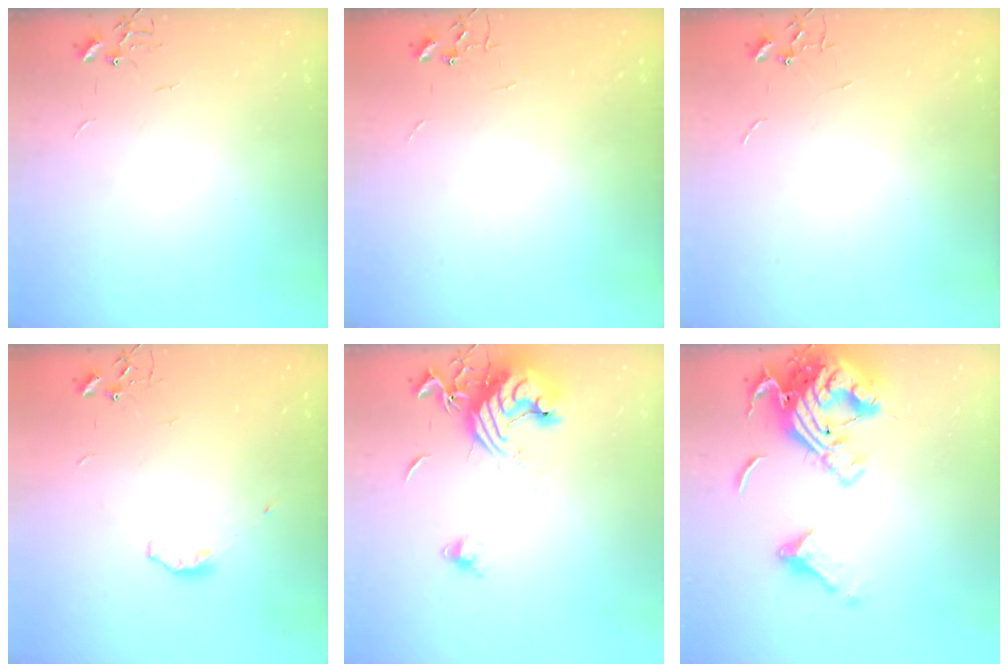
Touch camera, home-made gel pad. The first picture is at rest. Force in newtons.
{"total": 0.0}
{"total": 0.0}
{"total": 4.9, "press": 4.8, "slide": 1.1}
{"total": 14.1, "press": 14.0, "slide": 1.8}
{"total": 18.8, "press": 18.7, "slide": 2.0}